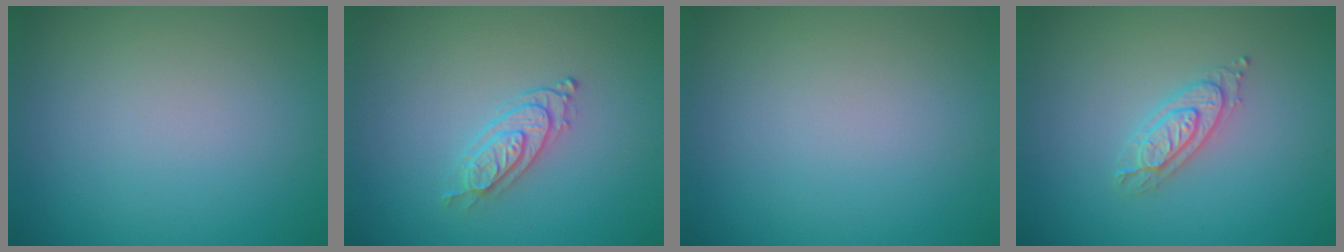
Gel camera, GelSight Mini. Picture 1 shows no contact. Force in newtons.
{"total": 2.3, "press": 2.0, "slide": 1.1}
{"total": 0.0}
{"total": 2.2, "press": 2.2, "slide": 0.3}